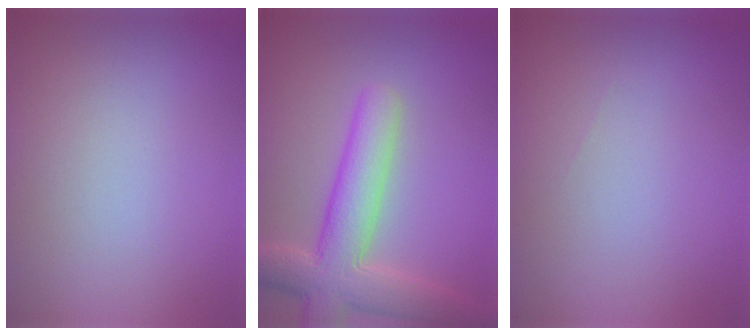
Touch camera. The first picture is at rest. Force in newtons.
{"total": 7.1, "press": 7.1, "slide": 0.5}
{"total": 0.0}